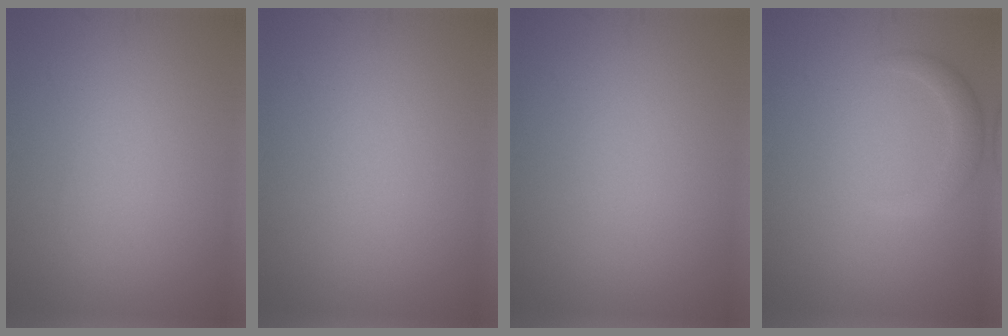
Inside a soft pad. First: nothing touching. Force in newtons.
{"total": 0.0}
{"total": 0.0}
{"total": 2.0, "press": 2.0, "slide": 0.2}